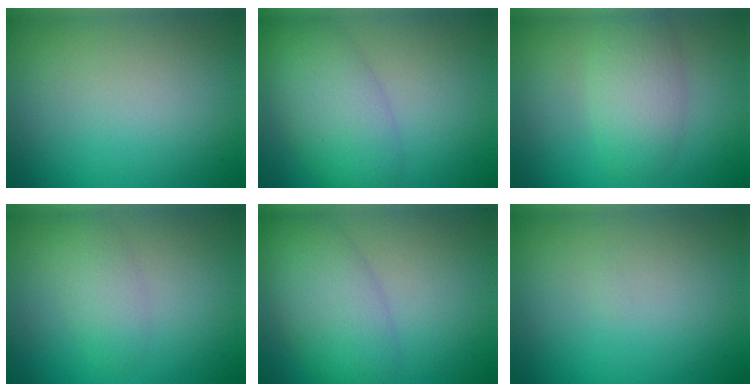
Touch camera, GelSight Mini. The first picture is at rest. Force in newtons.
{"total": 5.1, "press": 5.1, "slide": 0.1}
{"total": 3.8, "press": 3.8, "slide": 0.2}
{"total": 2.4, "press": 2.4, "slide": 0.1}
{"total": 5.4, "press": 5.4, "slide": 0.2}
{"total": 0.0}